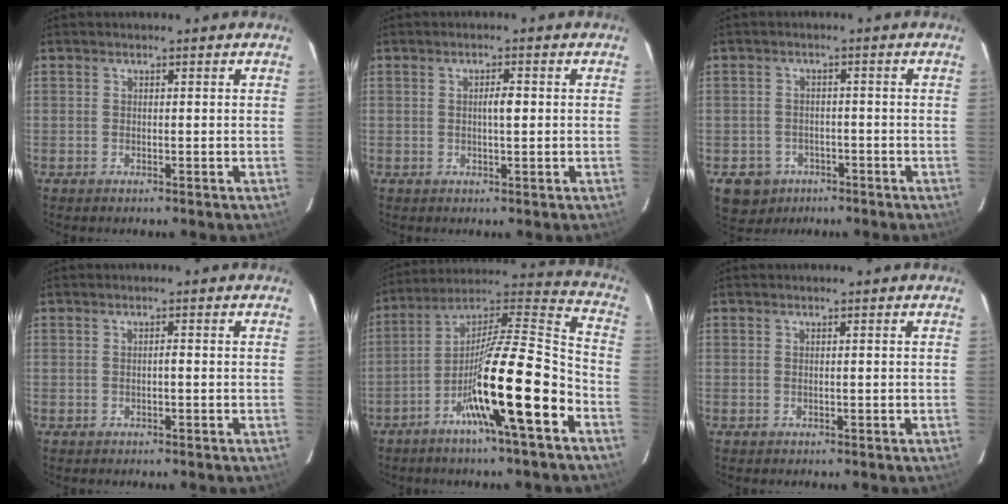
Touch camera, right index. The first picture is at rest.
{"total": 2.0, "force": [0.1, 0.4, 2.0], "torque": [-0.034, 0.003, 0.002]}
{"total": 4.9, "force": [-2.6, 4.2, 0.6], "torque": [-0.013, 0.009, -0.033]}
{"total": 0.5, "force": [-0.2, 0.1, 0.5], "torque": [-0.007, 0.002, -0.003]}
{"total": 18.1, "force": [-7.8, 0.4, 16.3], "torque": [-0.279, -0.001, -0.135]}
{"total": 0.0}